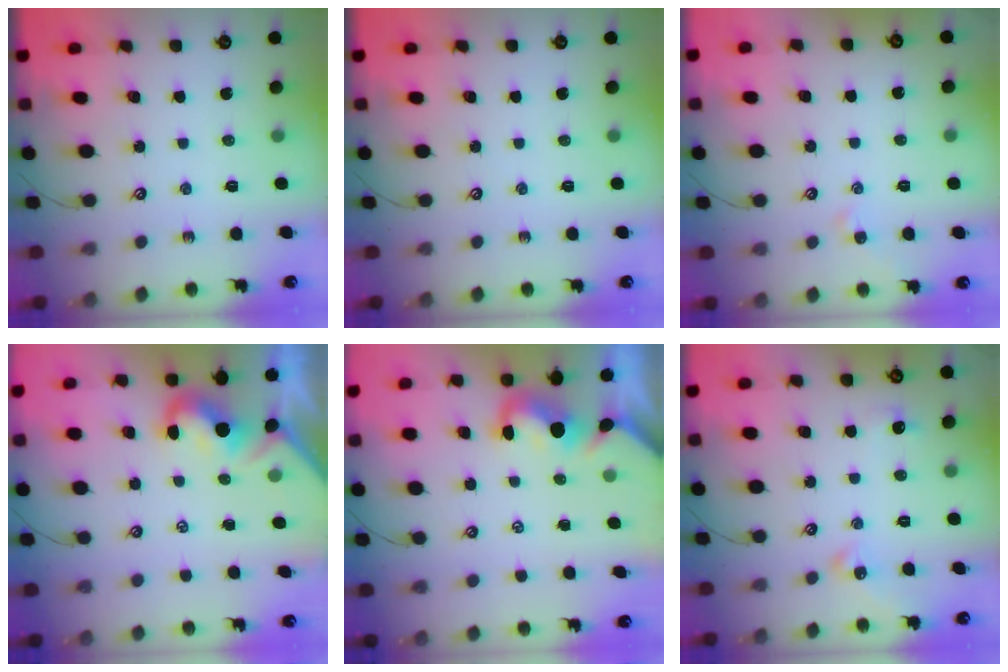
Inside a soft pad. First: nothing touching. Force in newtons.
{"total": 0.0}
{"total": 0.6, "press": 0.5, "slide": 0.4}
{"total": 1.9, "press": 1.7, "slide": 0.8}
{"total": 1.2, "press": 1.0, "slide": 0.7}
{"total": 2.6, "press": 2.6, "slide": 0.6}